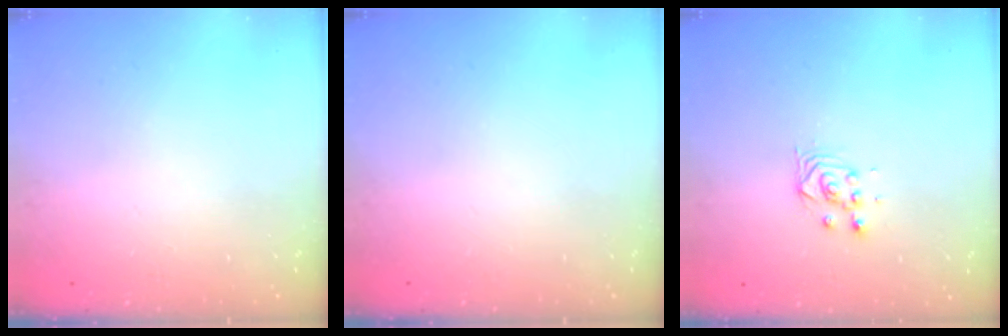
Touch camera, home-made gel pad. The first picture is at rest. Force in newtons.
{"total": 0.0}
{"total": 3.4, "press": 3.4, "slide": 0.2}